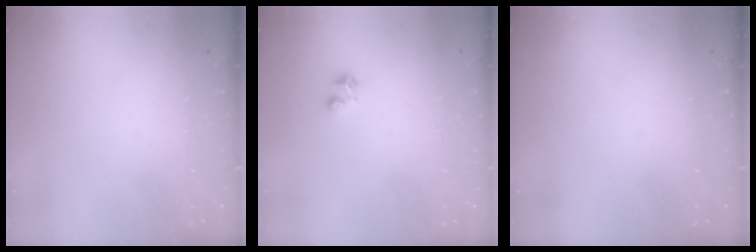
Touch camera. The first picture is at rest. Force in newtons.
{"total": 3.5, "press": 3.4, "slide": 0.5}
{"total": 0.0}